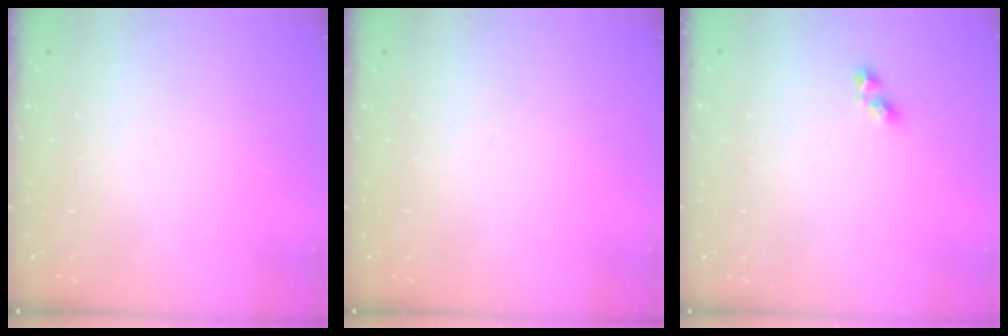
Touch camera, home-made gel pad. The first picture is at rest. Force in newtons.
{"total": 0.0}
{"total": 3.7, "press": 3.7, "slide": 0.6}